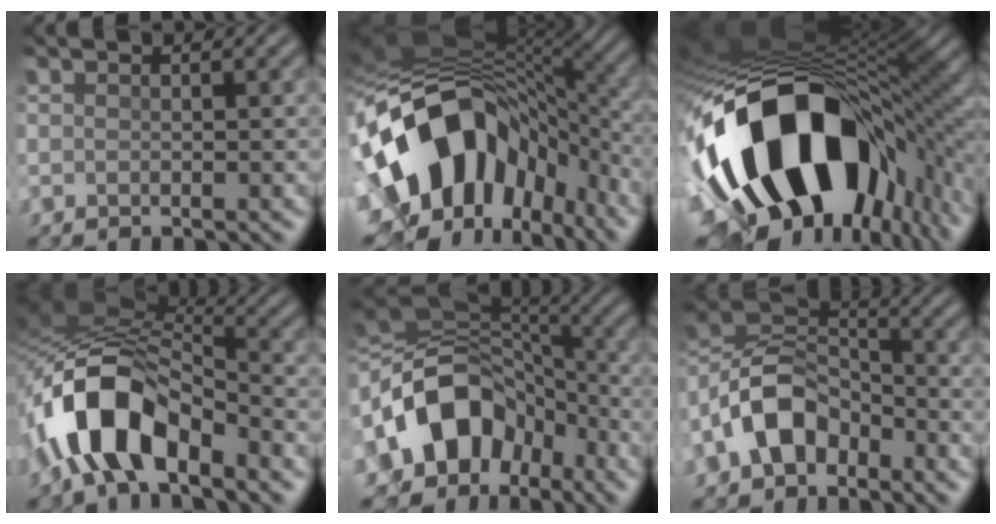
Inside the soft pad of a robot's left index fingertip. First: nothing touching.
{"total": 15.7, "force": [-3.6, 10.7, 10.9], "torque": [-0.200, -0.005, -0.054]}
{"total": 18.1, "force": [-5.9, 10.4, 13.6], "torque": [-0.240, -0.029, -0.073]}
{"total": 10.0, "force": [-4.5, 4.8, 7.6], "torque": [-0.150, 0.015, -0.086]}
{"total": 11.4, "force": [-3.2, 8.4, 7.0], "torque": [-0.130, 0.019, -0.068]}
{"total": 7.0, "force": [-3.6, 4.5, 4.0], "torque": [-0.076, 0.016, -0.084]}